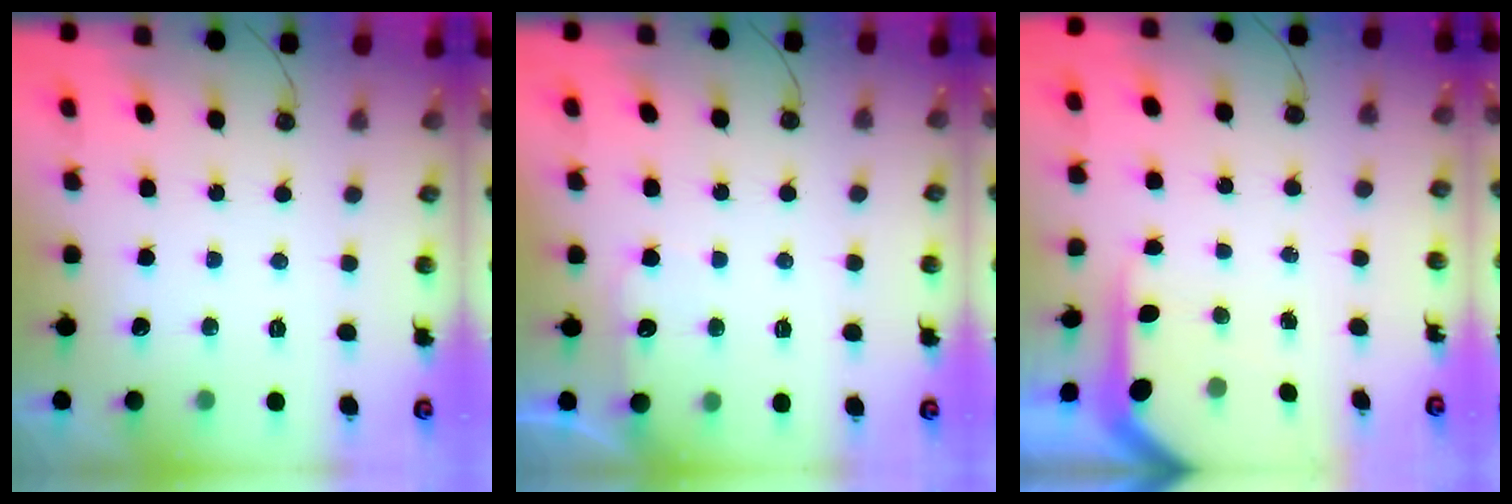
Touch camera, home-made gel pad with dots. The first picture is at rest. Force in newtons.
{"total": 4.0, "press": 4.0, "slide": 0.5}
{"total": 5.5, "press": 5.5, "slide": 0.6}